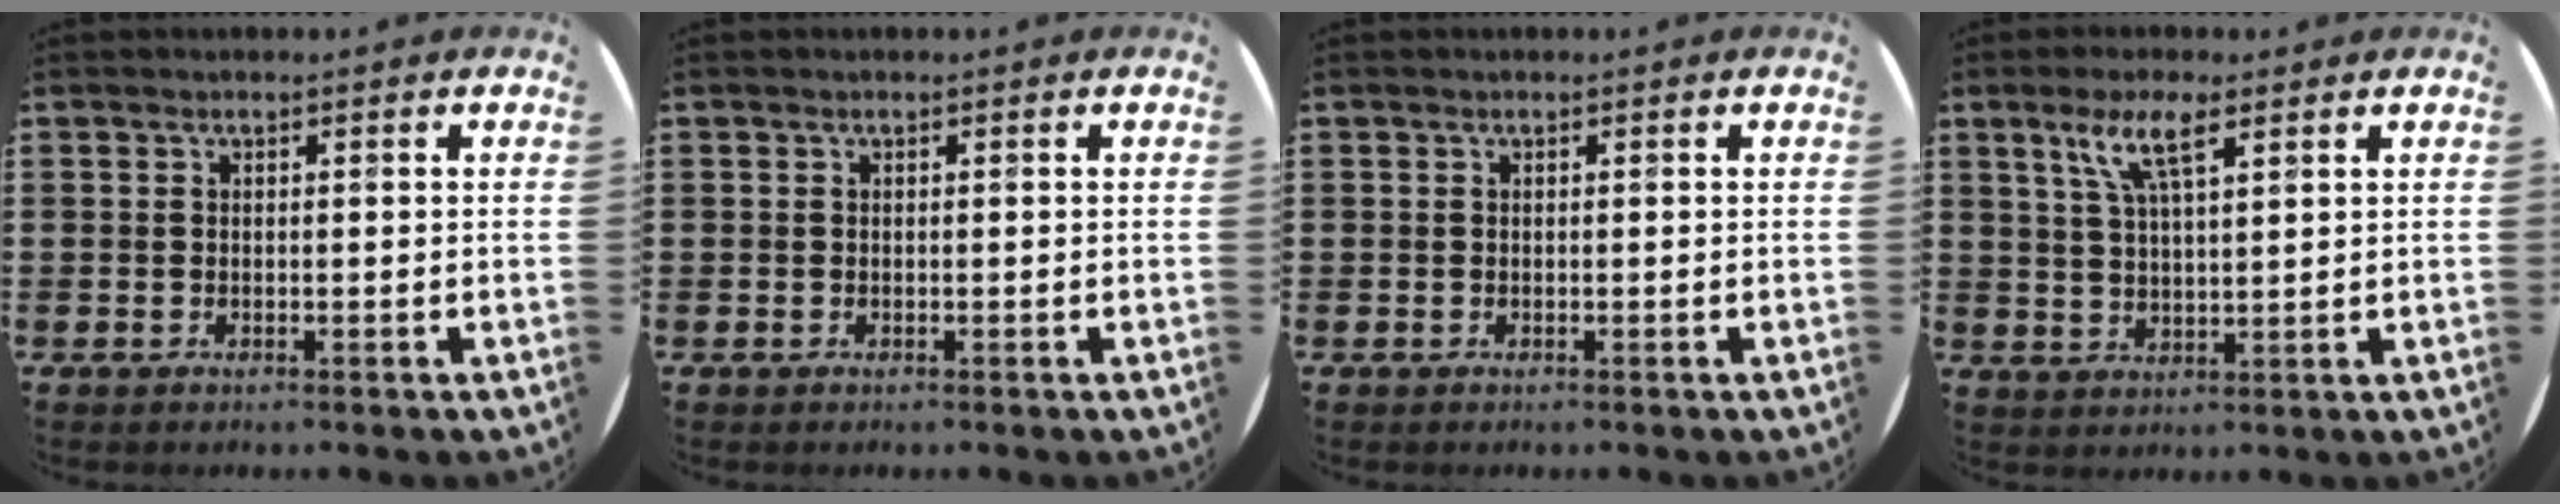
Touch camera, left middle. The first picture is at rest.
{"total": 0.0}
{"total": 0.0}
{"total": 5.9, "force": [3.7, 1.3, 4.4], "torque": [-0.096, 0.009, 0.063]}